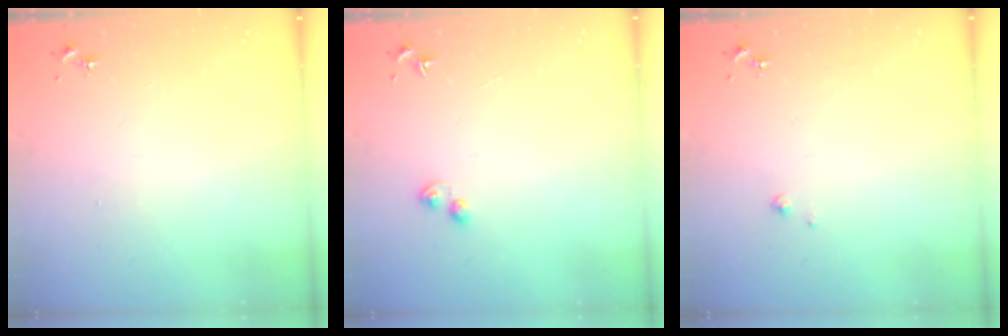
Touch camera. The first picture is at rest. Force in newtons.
{"total": 2.7, "press": 2.7, "slide": 0.4}
{"total": 1.4, "press": 1.4, "slide": 0.1}